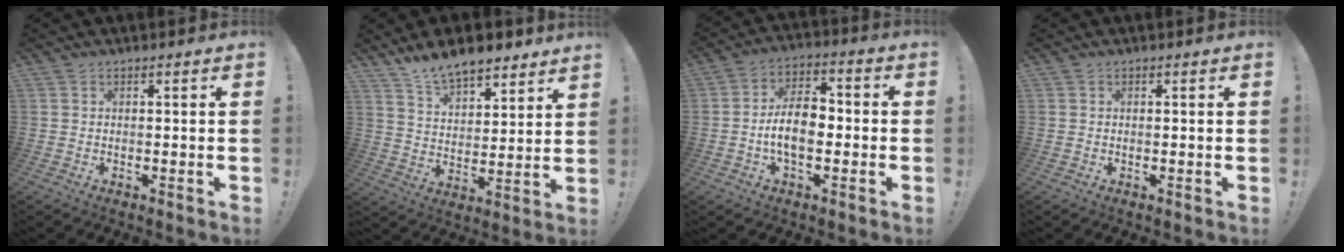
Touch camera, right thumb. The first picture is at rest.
{"total": 10.8, "force": [9.4, 3.8, 3.8], "torque": [-0.074, -0.069, 0.176]}
{"total": 11.0, "force": [-2.3, 6.4, 8.7], "torque": [-0.162, 0.016, -0.042]}
{"total": 0.0}